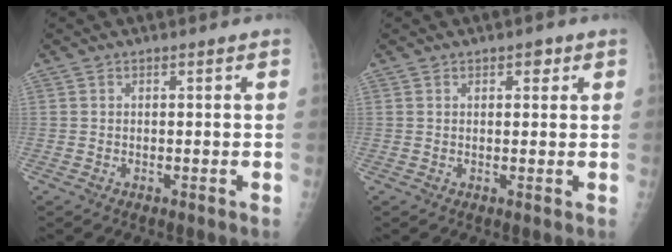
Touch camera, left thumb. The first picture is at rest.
{"total": 1.9, "force": [1.0, 1.2, 1.1], "torque": [-0.001, -0.002, 0.010]}